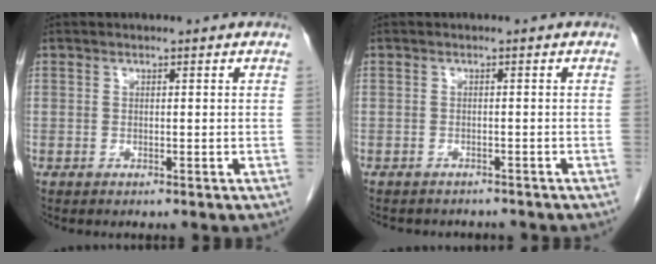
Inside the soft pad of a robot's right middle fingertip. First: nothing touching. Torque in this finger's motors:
{"motor_torque": [-0.12, -0.18, 0.06, 0.00]}